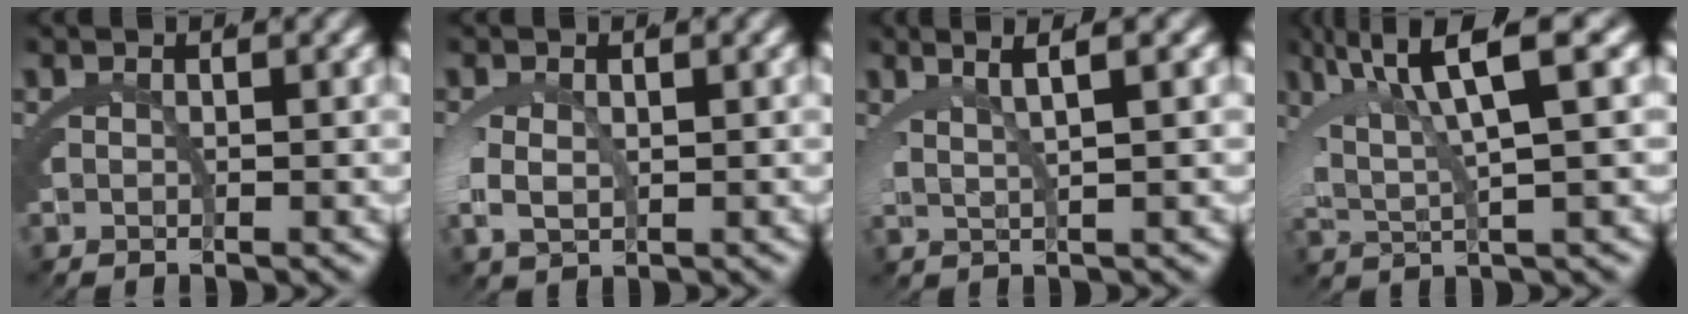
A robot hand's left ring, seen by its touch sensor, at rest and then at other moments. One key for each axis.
{"total": 2.1, "fx": 0.1, "fy": 1.0, "fz": 1.8, "tx": -0.054, "ty": -0.015, "tz": 0.017}
{"total": 4.4, "fx": 3.0, "fy": 0.8, "fz": 3.2, "tx": -0.045, "ty": 0.009, "tz": 0.051}
{"total": 6.8, "fx": 3.2, "fy": 1.8, "fz": 5.7, "tx": -0.106, "ty": 0.005, "tz": 0.057}